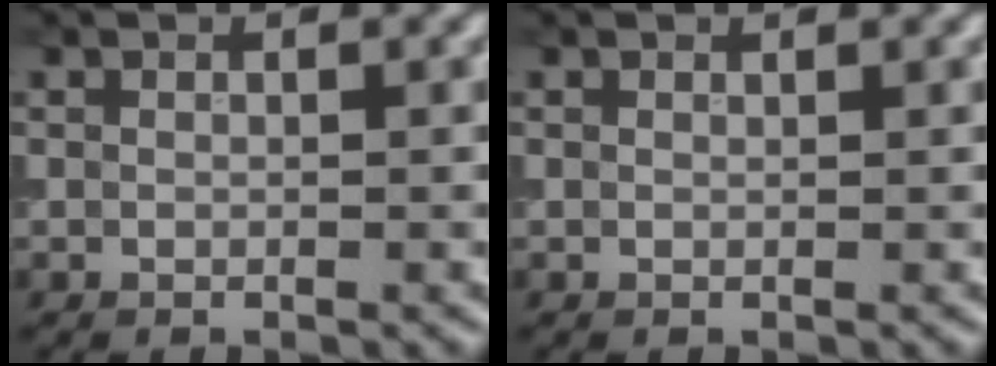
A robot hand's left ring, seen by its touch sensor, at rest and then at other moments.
{"total": 0.0}